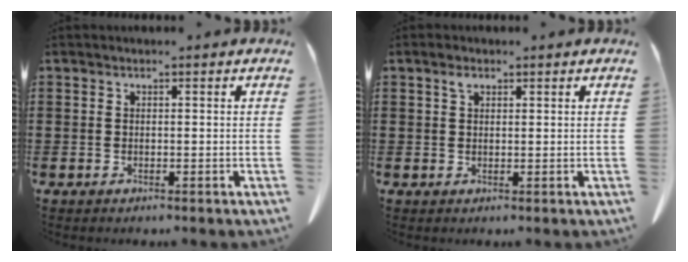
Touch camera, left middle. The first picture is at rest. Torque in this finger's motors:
{"motor_torque": [0.32, -0.17, 0.02, 0.01]}